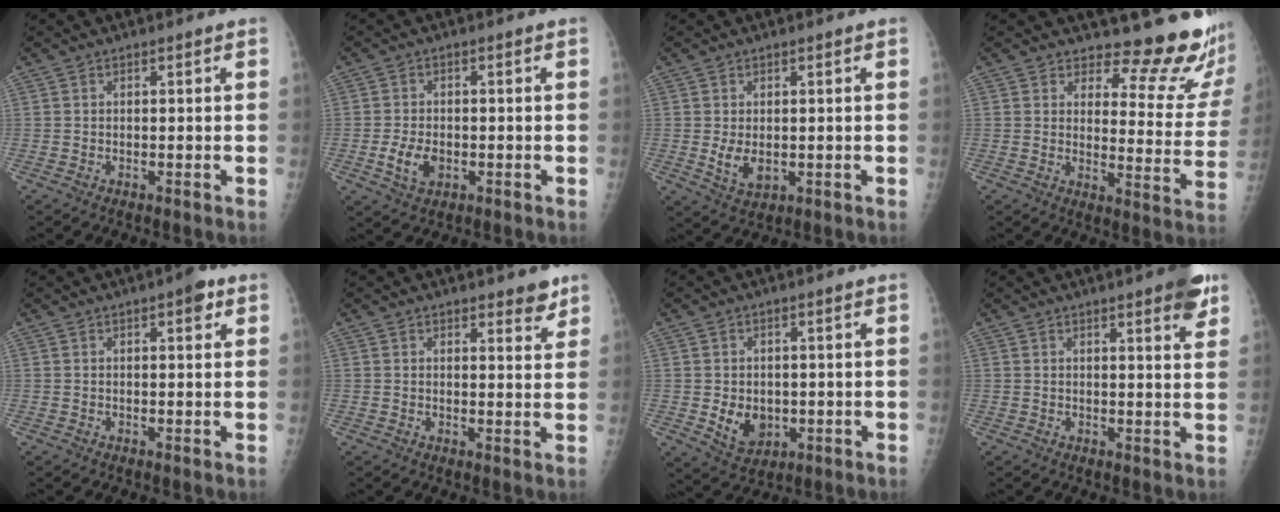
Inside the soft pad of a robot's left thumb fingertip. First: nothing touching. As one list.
[{"total": 5.0, "force": [-1.4, 3.3, 3.5], "torque": [-0.063, -0.001, -0.022]}, {"total": 4.4, "force": [-0.2, 2.9, 3.3], "torque": [-0.052, -0.011, 0.007]}, {"total": 14.6, "force": [13.8, 3.4, 3.2], "torque": [0.003, -0.158, 0.152]}, {"total": 2.9, "force": [1.5, 1.1, 2.3], "torque": [-0.022, -0.001, 0.014]}, {"total": 3.6, "force": [2.8, 1.4, 1.7], "torque": [0.001, -0.018, 0.035]}, {"total": 6.3, "force": [-0.7, 4.9, 3.8], "torque": [-0.041, -0.007, 0.006]}, {"total": 6.3, "force": [3.8, 1.3, 4.8], "torque": [-0.050, -0.015, 0.046]}]